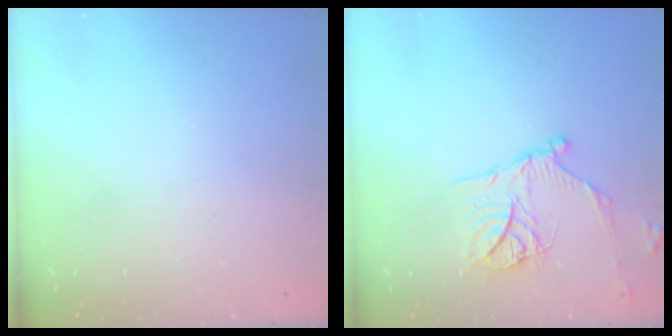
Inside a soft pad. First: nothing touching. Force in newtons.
{"total": 15.6, "press": 15.5, "slide": 1.4}